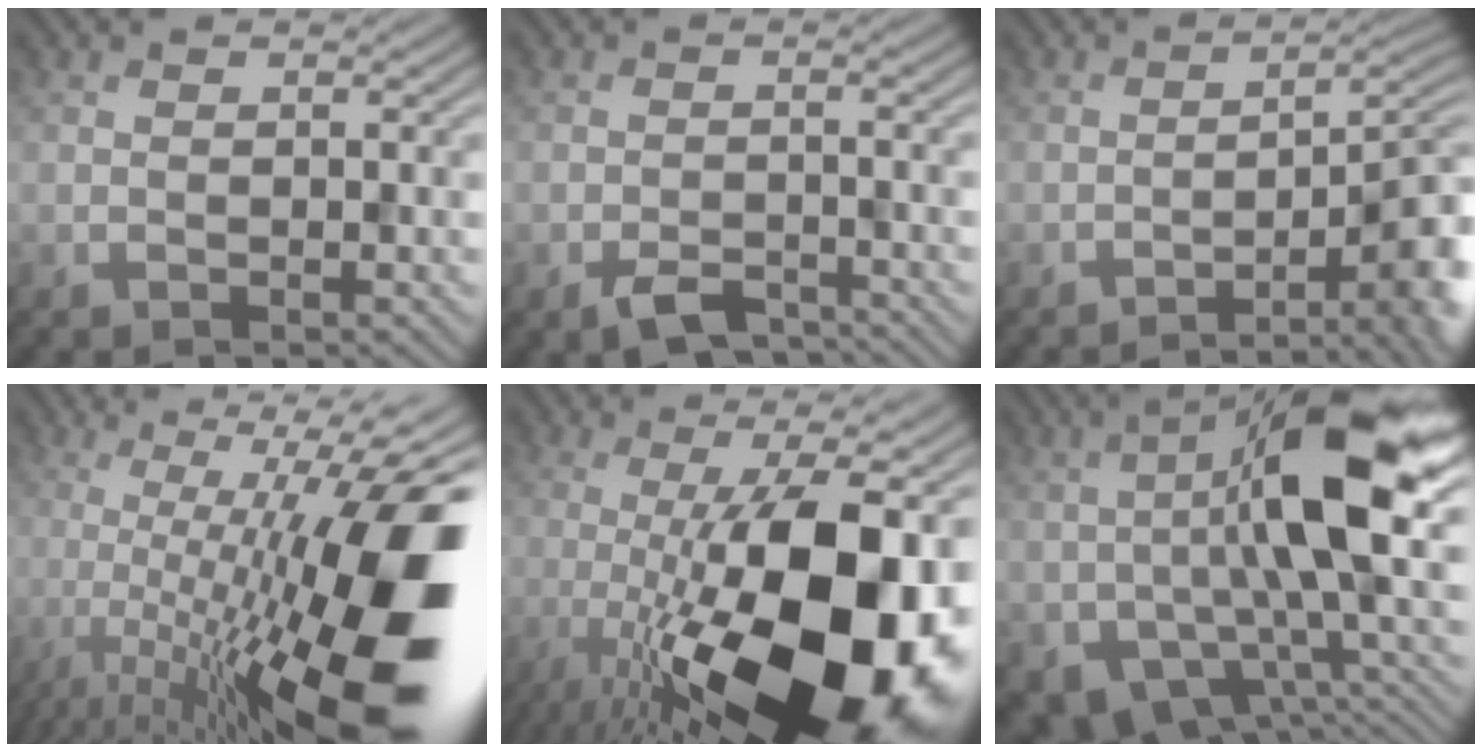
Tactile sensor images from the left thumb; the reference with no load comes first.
{"total": 3.7, "force": [-2.7, 1.5, 2.1], "torque": [-0.036, -0.002, -0.051]}
{"total": 7.9, "force": [-4.3, 2.0, 6.3], "torque": [-0.078, 0.006, -0.061]}
{"total": 21.0, "force": [-5.0, 5.8, 19.5], "torque": [-0.278, -0.016, -0.091]}
{"total": 21.1, "force": [-5.3, 8.1, 18.7], "torque": [-0.296, -0.015, -0.082]}
{"total": 16.6, "force": [-1.4, 8.0, 14.5], "torque": [-0.242, 0.008, -0.025]}